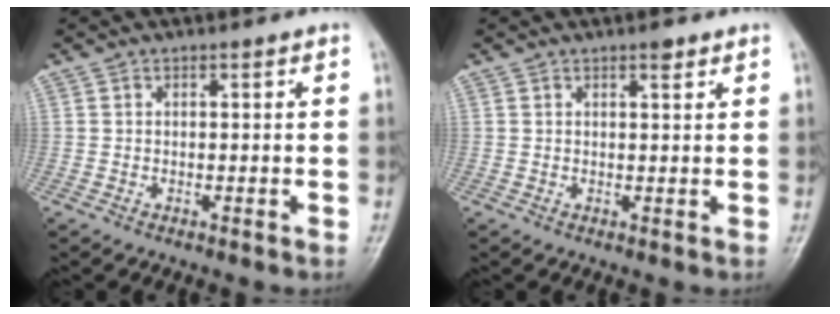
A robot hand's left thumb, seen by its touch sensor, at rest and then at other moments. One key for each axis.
{"total": 1.2, "fx": 0.8, "fy": 0.5, "fz": 0.7, "tx": -0.005, "ty": -0.002, "tz": 0.008}